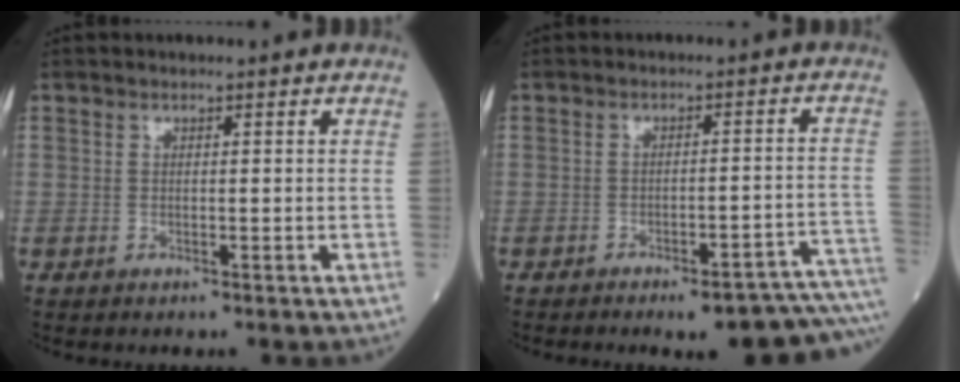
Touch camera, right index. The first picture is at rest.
{"total": 13.4, "force": [-12.0, 0.8, 6.0], "torque": [-0.007, 0.026, -0.136]}